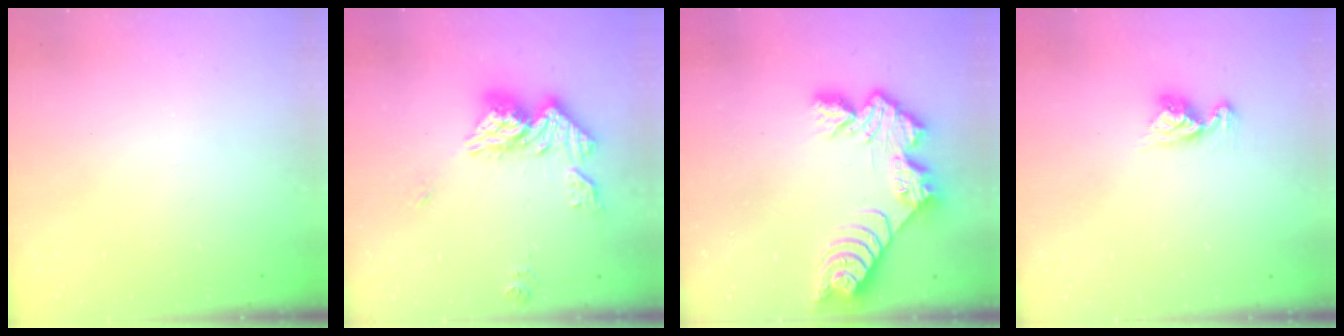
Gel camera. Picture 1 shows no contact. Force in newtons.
{"total": 14.8, "press": 14.7, "slide": 1.6}
{"total": 10.9, "press": 10.9, "slide": 0.8}
{"total": 8.2, "press": 8.2, "slide": 0.8}